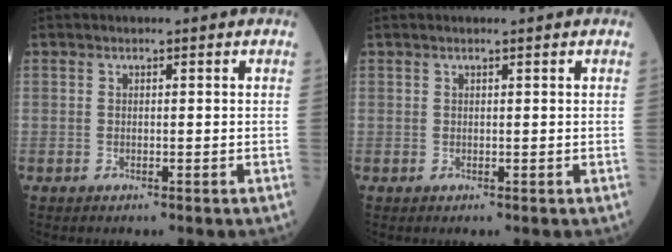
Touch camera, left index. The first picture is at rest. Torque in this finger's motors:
{"motor_torque": [0.25, -1.09, 0.00, 0.01]}